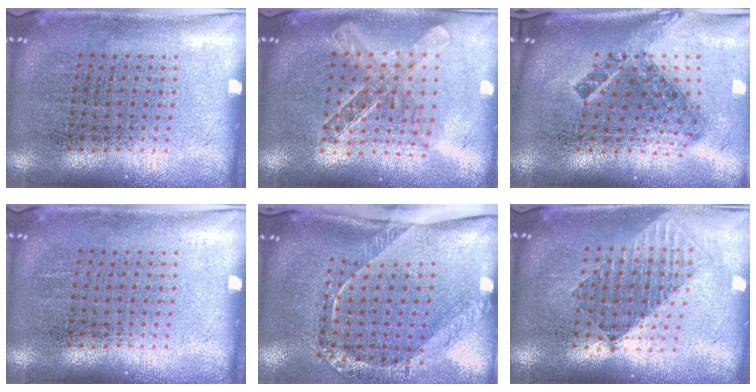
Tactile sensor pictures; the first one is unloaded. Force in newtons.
{"total": 2.0, "press": 1.7, "slide": 1.1}
{"total": 1.6, "press": 1.2, "slide": 1.1}
{"total": 0.0}
{"total": 2.6, "press": 1.7, "slide": 2.0}
{"total": 1.6, "press": 1.3, "slide": 0.9}